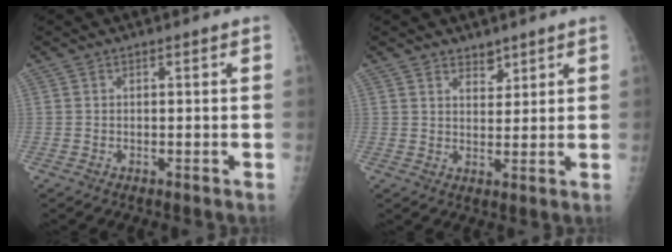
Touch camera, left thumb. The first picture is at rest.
{"total": 3.1, "force": [2.5, 1.7, 0.9], "torque": [0.002, -0.019, 0.042]}